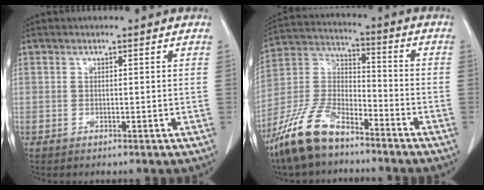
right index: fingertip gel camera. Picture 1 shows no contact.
{"total": 13.1, "force": [-9.9, 4.7, 7.2], "torque": [-0.160, 0.005, -0.194]}